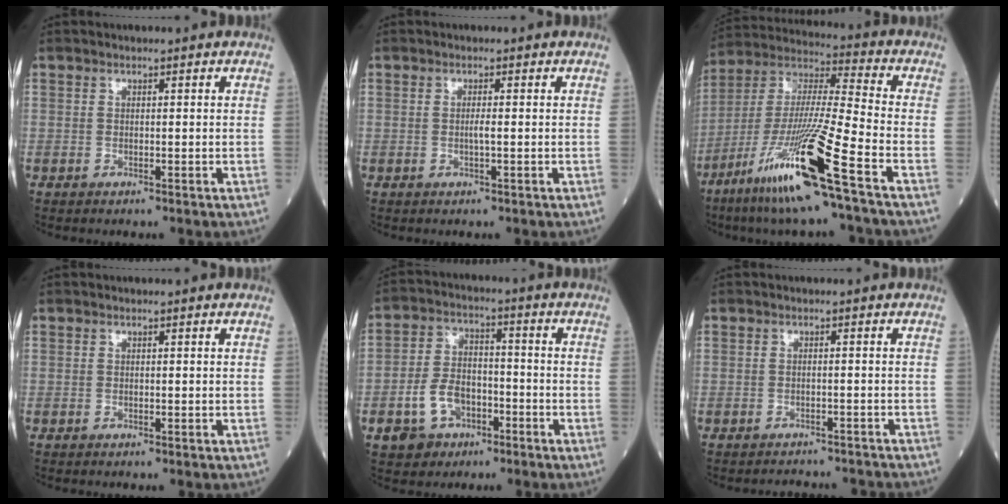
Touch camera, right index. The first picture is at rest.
{"total": 1.1, "force": [-0.2, -0.1, 1.1], "torque": [-0.022, -0.001, -0.003]}
{"total": 19.0, "force": [-9.9, -0.9, 16.1], "torque": [-0.350, -0.049, -0.194]}
{"total": 0.0}
{"total": 8.4, "force": [-3.7, 5.9, 4.7], "torque": [-0.110, 0.015, -0.058]}
{"total": 5.9, "force": [-5.8, 0.9, 0.5], "torque": [-0.001, 0.000, -0.066]}